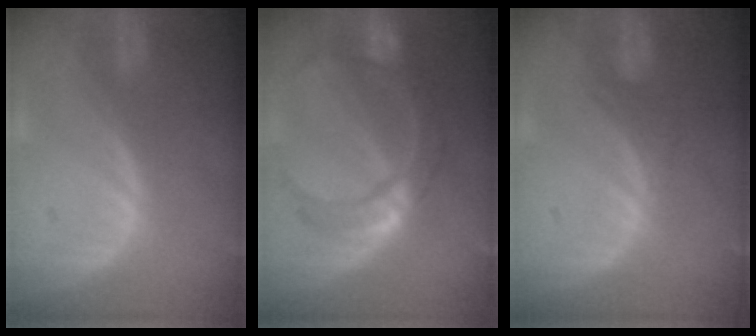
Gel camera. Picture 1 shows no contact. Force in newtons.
{"total": 8.0, "press": 8.0, "slide": 0.4}
{"total": 1.9, "press": 1.8, "slide": 0.7}